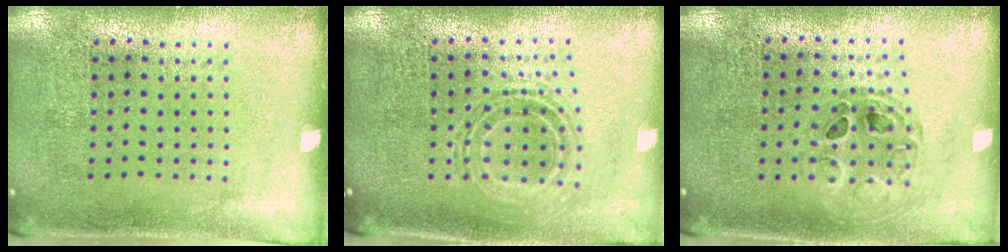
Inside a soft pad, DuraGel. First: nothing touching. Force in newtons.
{"total": 0.8, "press": 0.8, "slide": 0.2}
{"total": 0.8, "press": 0.8, "slide": 0.1}